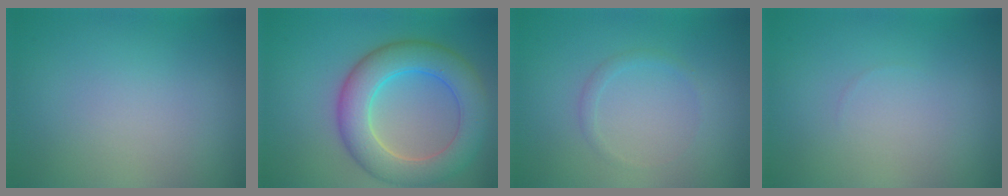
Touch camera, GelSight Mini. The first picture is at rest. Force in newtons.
{"total": 7.4, "press": 7.4, "slide": 0.1}
{"total": 0.9, "press": 0.9, "slide": 0.0}
{"total": 0.0}